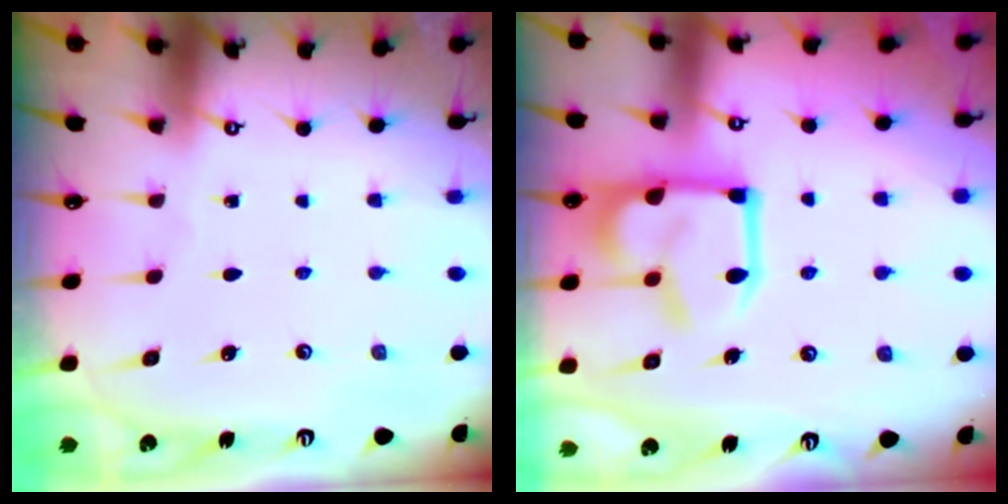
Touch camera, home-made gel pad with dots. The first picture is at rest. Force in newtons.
{"total": 12.6, "press": 12.5, "slide": 2.1}